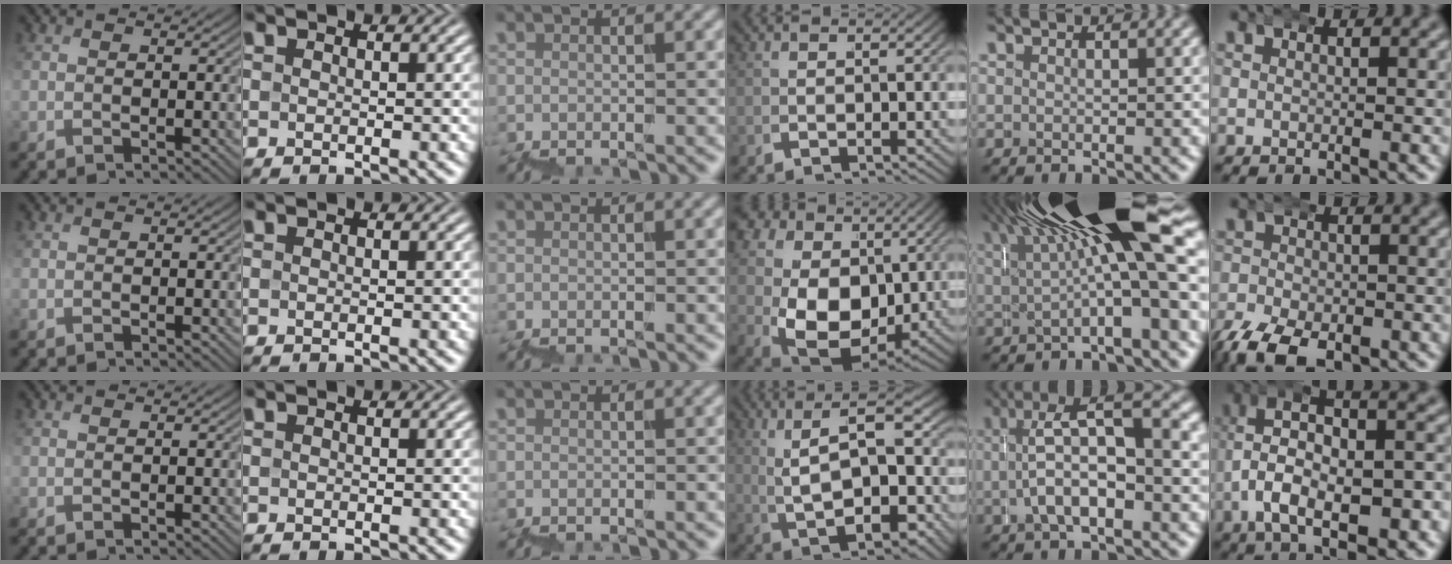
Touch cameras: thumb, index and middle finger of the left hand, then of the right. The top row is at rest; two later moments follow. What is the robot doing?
{"motion": "wrap", "object": "bubble wrap"}